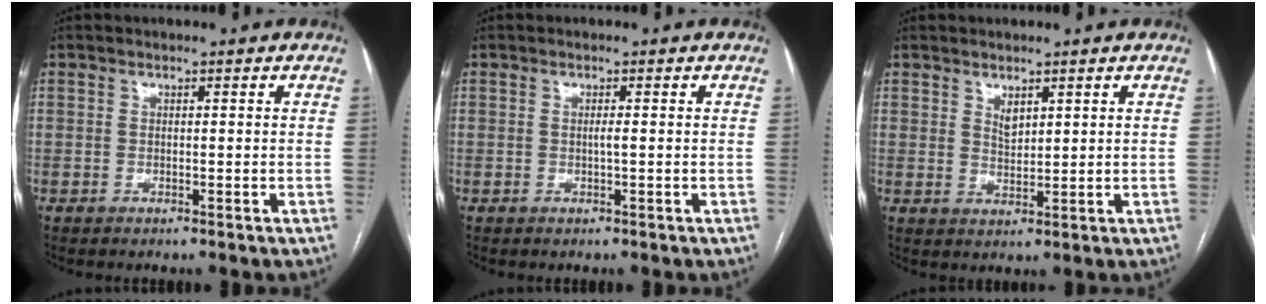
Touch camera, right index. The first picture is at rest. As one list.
[{"total": 0.8, "force": [0.0, -0.1, 0.8], "torque": [-0.014, 0.000, -0.001]}, {"total": 2.2, "force": [1.4, 1.0, 1.4], "torque": [-0.027, -0.004, 0.033]}]